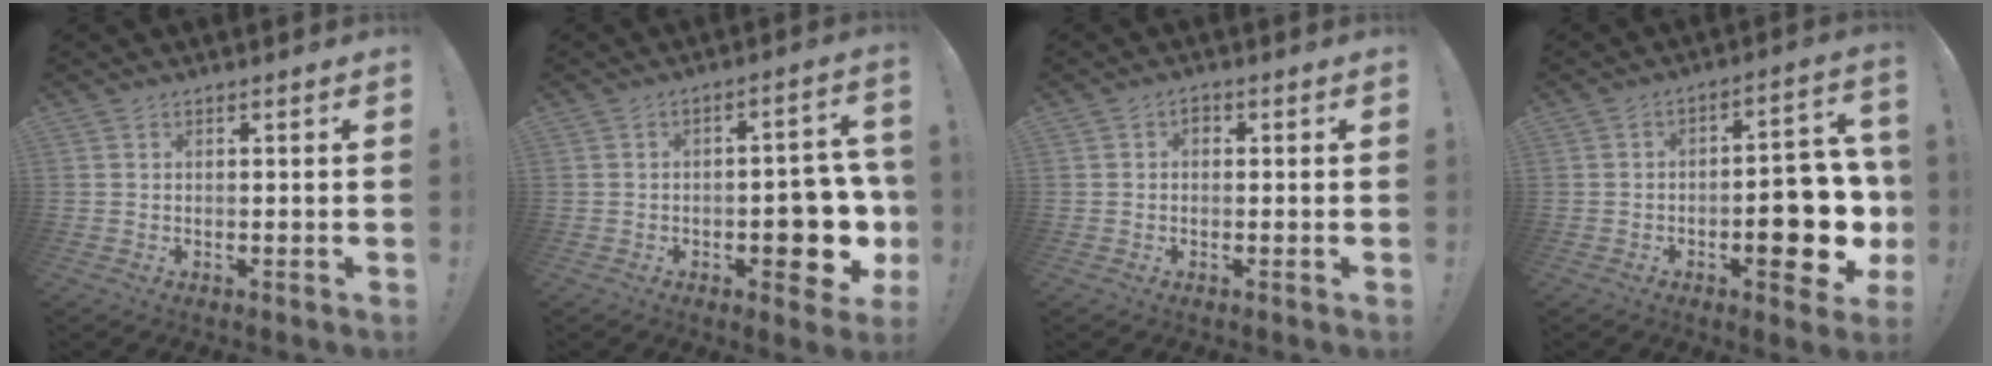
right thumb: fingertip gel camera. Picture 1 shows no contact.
{"total": 12.7, "force": [-3.5, 6.2, 10.5], "torque": [-0.104, 0.012, -0.054]}
{"total": 1.6, "force": [-0.4, 1.2, 0.9], "torque": [-0.009, 0.003, -0.010]}
{"total": 16.0, "force": [-4.0, 6.7, 14.0], "torque": [-0.161, 0.016, -0.055]}